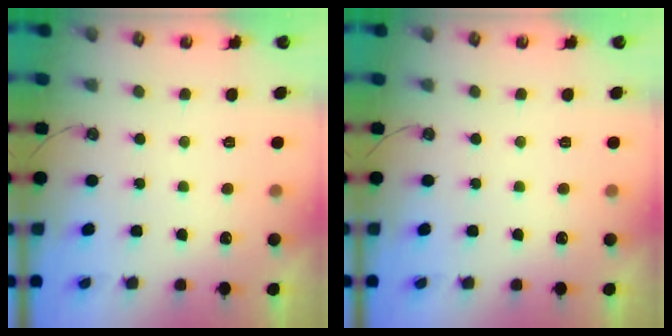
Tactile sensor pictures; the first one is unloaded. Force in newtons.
{"total": 0.0}